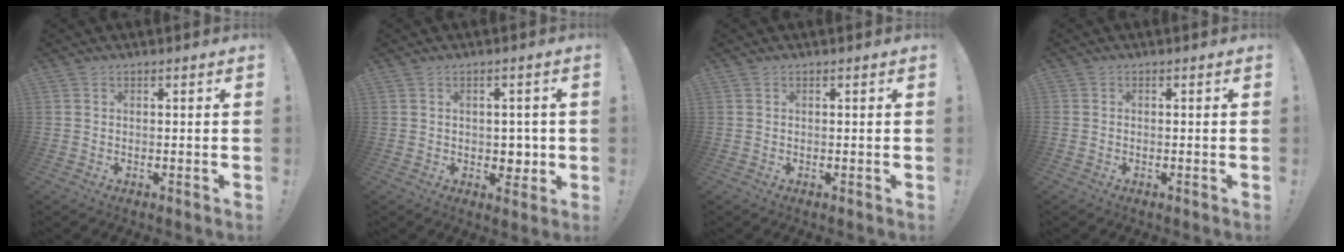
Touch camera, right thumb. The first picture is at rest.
{"total": 4.7, "force": [0.1, 4.1, 2.2], "torque": [-0.014, -0.002, 0.001]}
{"total": 0.0}
{"total": 0.8, "force": [-0.6, 0.5, 0.2], "torque": [-0.004, 0.003, -0.011]}